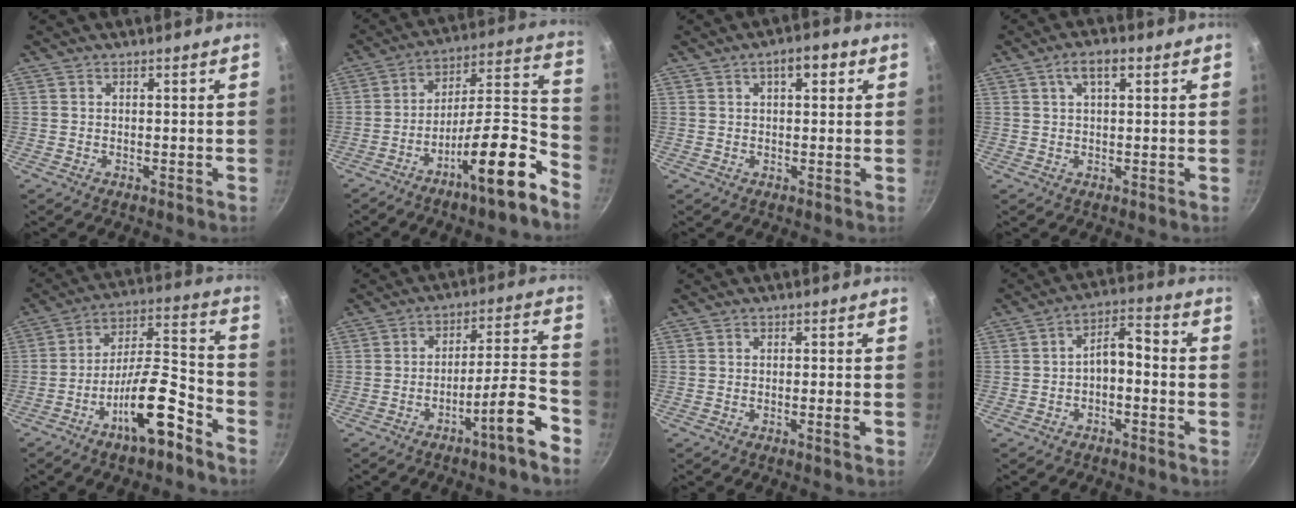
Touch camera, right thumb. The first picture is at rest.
{"total": 16.9, "force": [-10.0, 3.3, 13.1], "torque": [-0.172, 0.092, -0.169]}
{"total": 5.0, "force": [1.9, 2.3, 4.0], "torque": [-0.044, 0.009, 0.024]}
{"total": 4.7, "force": [2.0, 2.0, 3.7], "torque": [-0.062, 0.006, 0.032]}
{"total": 14.9, "force": [-8.4, 4.6, 11.5], "torque": [-0.176, 0.067, -0.142]}
{"total": 10.1, "force": [-6.2, 1.0, 7.9], "torque": [-0.113, 0.056, -0.089]}
{"total": 1.7, "force": [-0.7, 0.0, 1.6], "torque": [-0.028, 0.005, -0.010]}
{"total": 5.9, "force": [-1.7, 3.1, 4.8], "torque": [-0.063, 0.040, -0.030]}